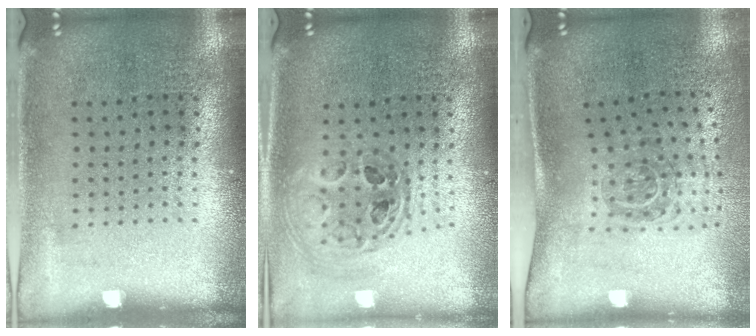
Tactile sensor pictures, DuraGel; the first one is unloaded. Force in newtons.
{"total": 1.0, "press": 0.9, "slide": 0.3}
{"total": 1.9, "press": 1.2, "slide": 1.5}